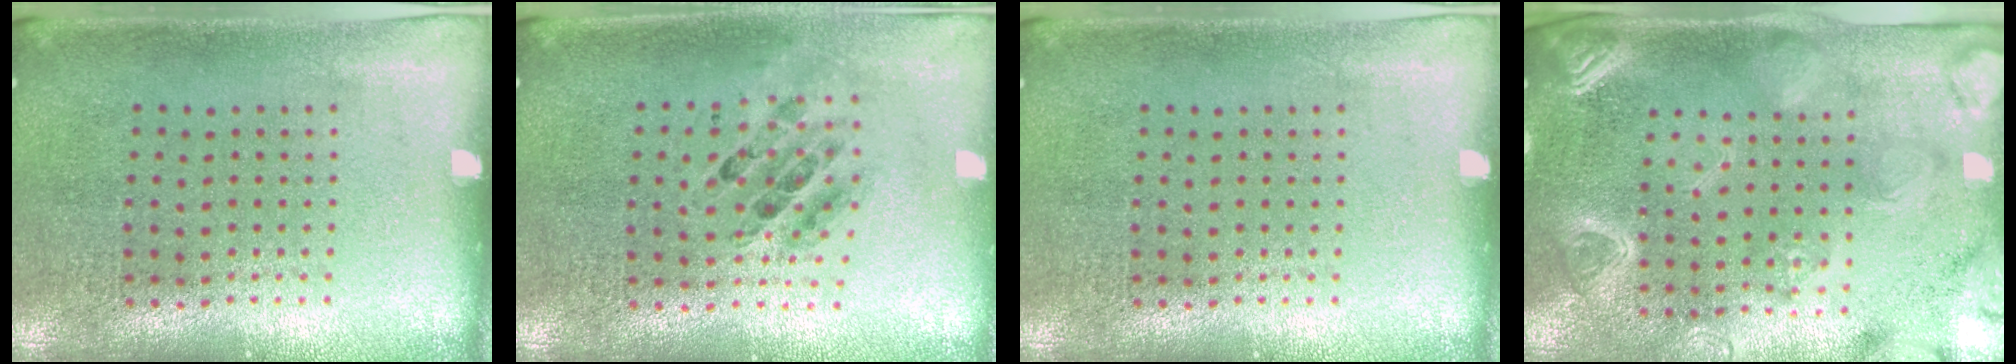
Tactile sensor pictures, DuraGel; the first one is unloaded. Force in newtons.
{"total": 0.7, "press": 0.7, "slide": 0.2}
{"total": 0.0}
{"total": 3.5, "press": 3.2, "slide": 1.3}